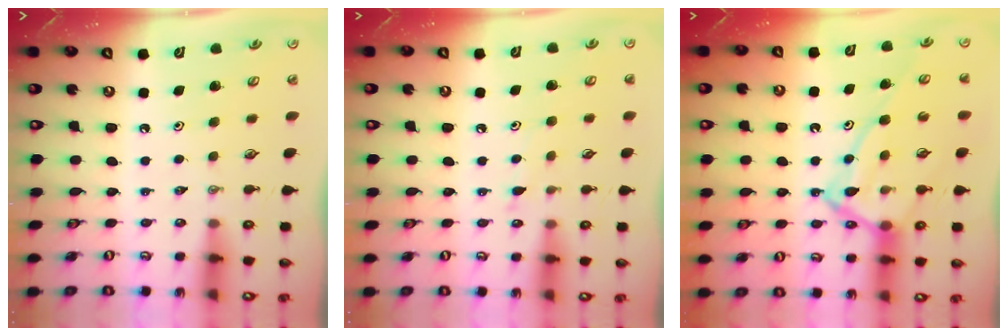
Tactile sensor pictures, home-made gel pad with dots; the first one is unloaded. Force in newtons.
{"total": 3.9, "press": 3.8, "slide": 0.5}
{"total": 14.0, "press": 14.0, "slide": 1.2}